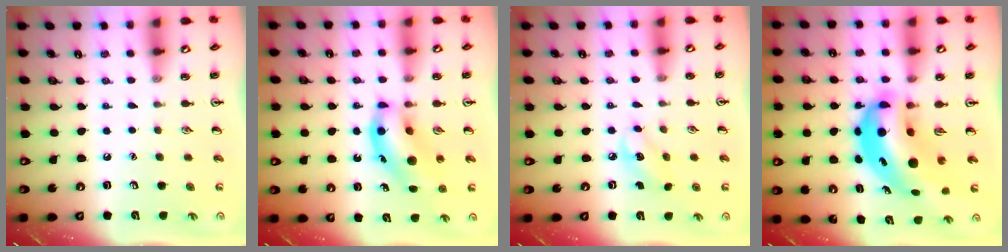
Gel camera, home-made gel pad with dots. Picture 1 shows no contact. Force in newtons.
{"total": 11.3, "press": 10.9, "slide": 3.0}
{"total": 3.9, "press": 3.8, "slide": 0.9}
{"total": 13.4, "press": 12.9, "slide": 3.9}